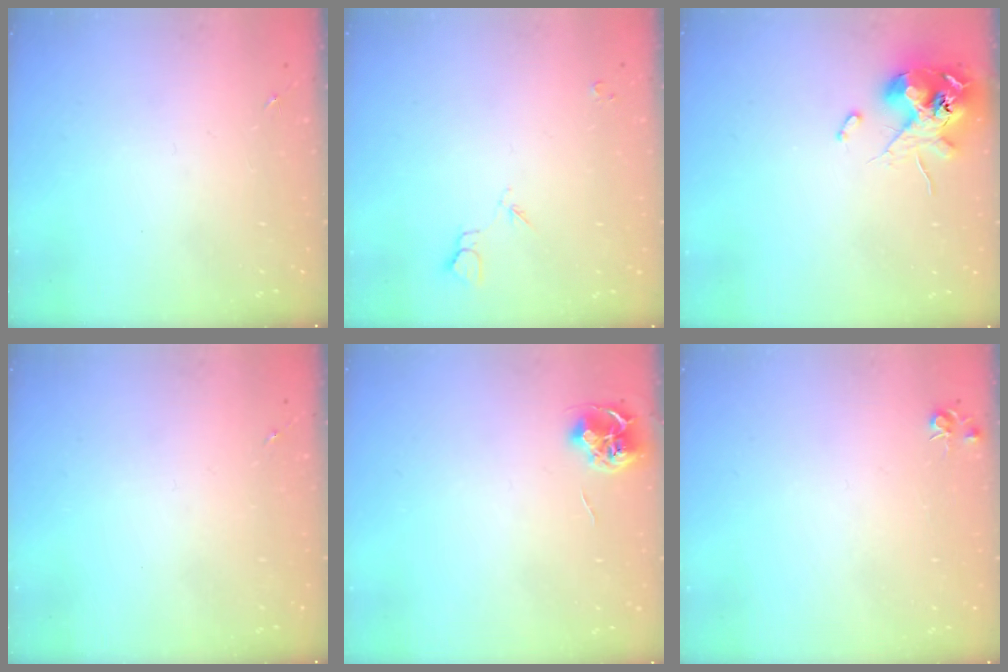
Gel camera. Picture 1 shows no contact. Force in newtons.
{"total": 3.9, "press": 3.9, "slide": 0.7}
{"total": 12.1, "press": 11.9, "slide": 2.2}
{"total": 0.0}
{"total": 7.1, "press": 7.1, "slide": 0.4}
{"total": 4.3, "press": 4.3, "slide": 0.5}